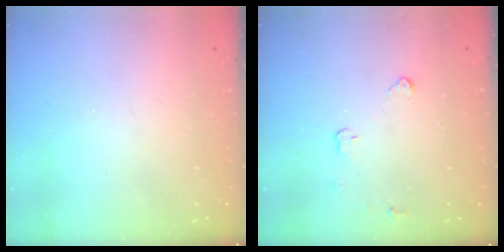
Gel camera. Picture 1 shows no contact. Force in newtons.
{"total": 2.9, "press": 2.9, "slide": 0.4}